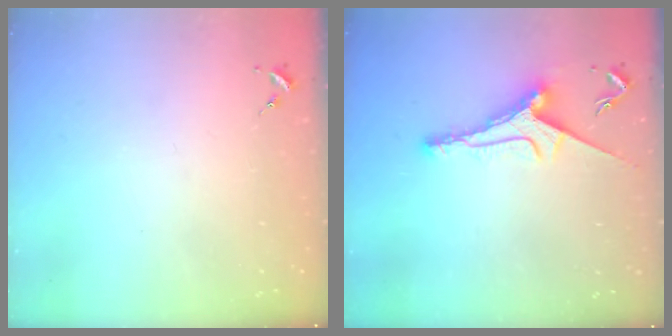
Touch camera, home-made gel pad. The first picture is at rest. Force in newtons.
{"total": 9.0, "press": 9.0, "slide": 0.3}